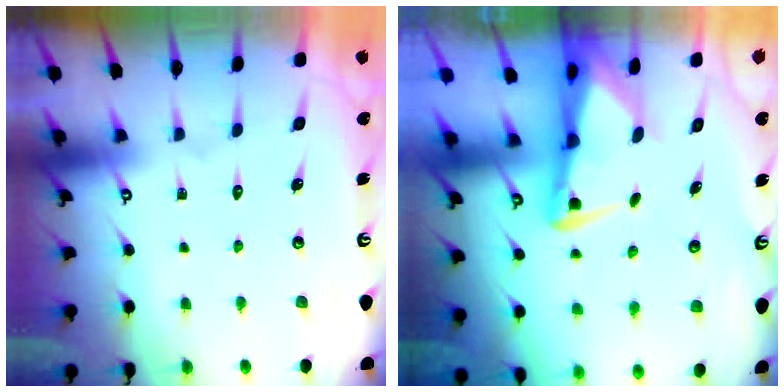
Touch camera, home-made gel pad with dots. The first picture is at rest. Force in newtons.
{"total": 3.6, "press": 3.5, "slide": 0.7}